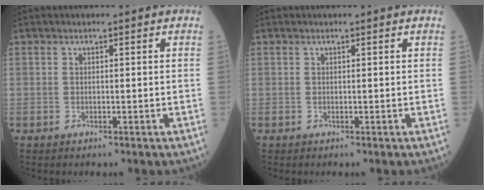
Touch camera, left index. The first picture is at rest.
{"total": 0.0}